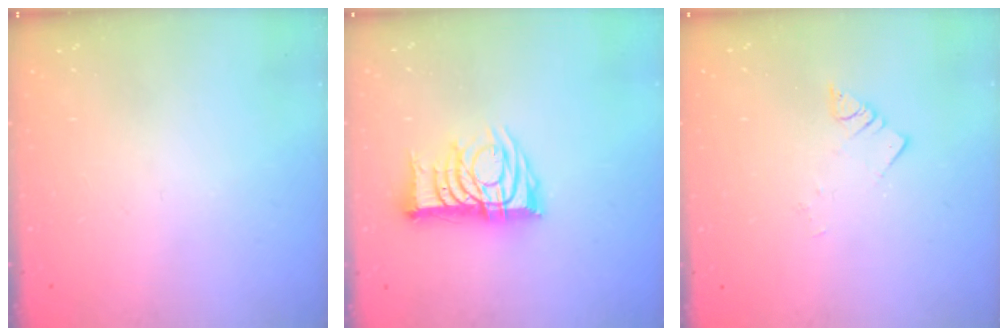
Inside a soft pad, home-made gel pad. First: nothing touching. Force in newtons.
{"total": 14.2, "press": 14.2, "slide": 0.3}
{"total": 2.9, "press": 2.8, "slide": 0.6}